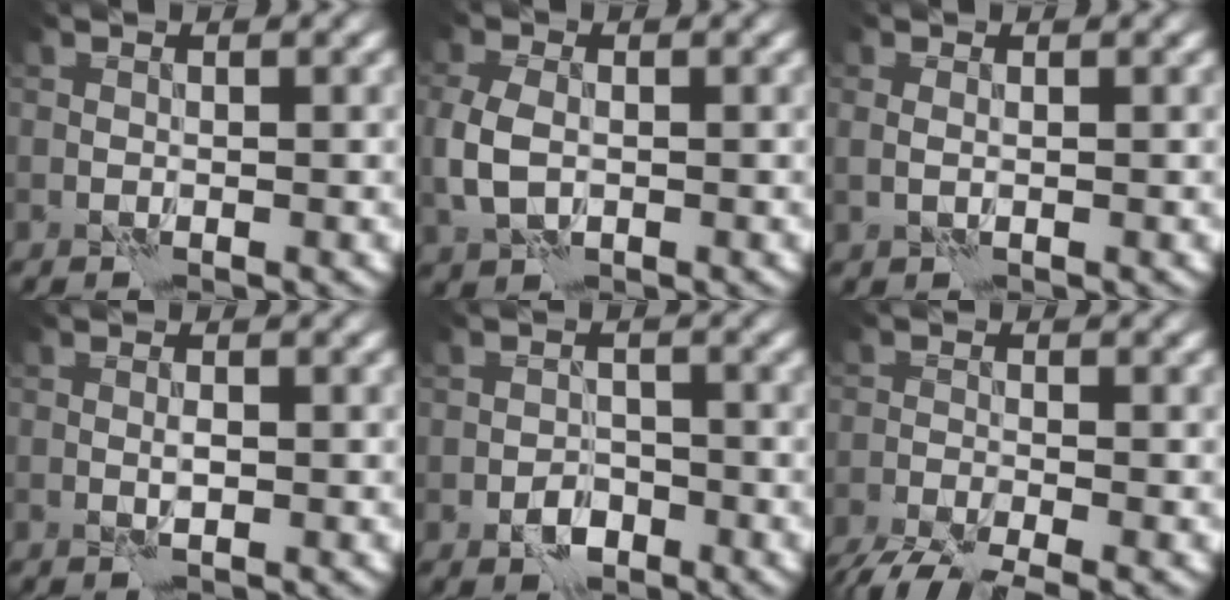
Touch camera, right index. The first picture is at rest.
{"total": 3.6, "force": [-0.4, 2.5, 2.6], "torque": [-0.071, -0.005, -0.012]}
{"total": 0.7, "force": [0.2, 0.3, 0.6], "torque": [-0.016, -0.003, 0.004]}
{"total": 0.9, "force": [-0.1, 0.2, 0.9], "torque": [-0.020, 0.002, -0.004]}
{"total": 2.4, "force": [-1.4, 1.5, 1.3], "torque": [-0.018, 0.004, -0.027]}
{"total": 5.8, "force": [-4.8, 1.0, 3.1], "torque": [-0.058, -0.027, -0.091]}